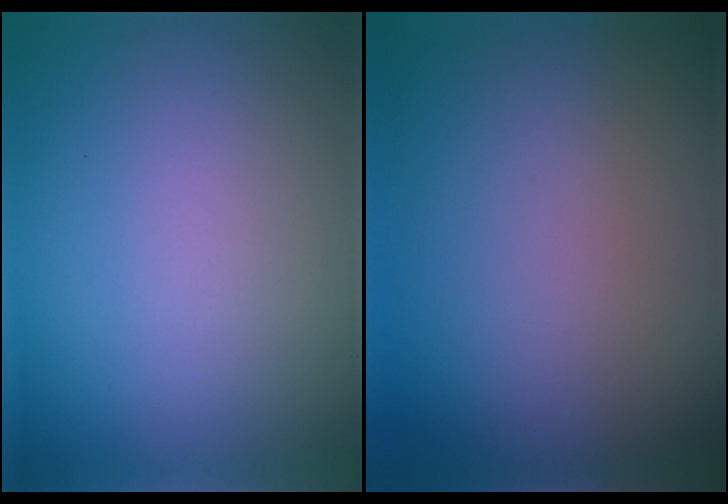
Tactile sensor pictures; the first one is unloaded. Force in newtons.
{"total": 0.0}